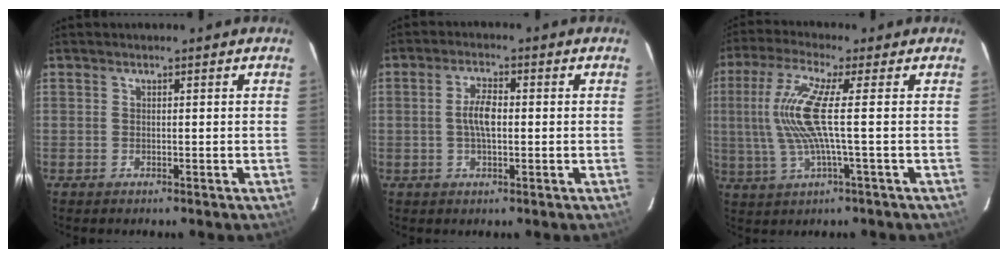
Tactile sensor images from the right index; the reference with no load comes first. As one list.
[{"total": 4.6, "force": [-0.2, 1.8, 4.2], "torque": [-0.083, 0.007, -0.003]}, {"total": 10.8, "force": [0.2, 0.1, 10.8], "torque": [-0.217, -0.001, 0.010]}]